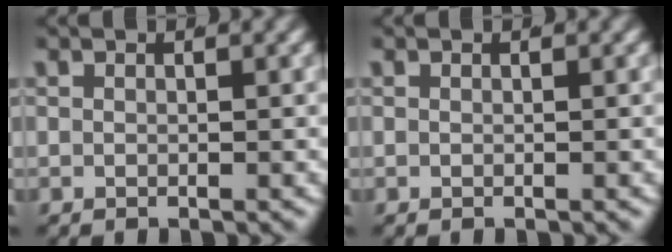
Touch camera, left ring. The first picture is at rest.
{"total": 0.0}